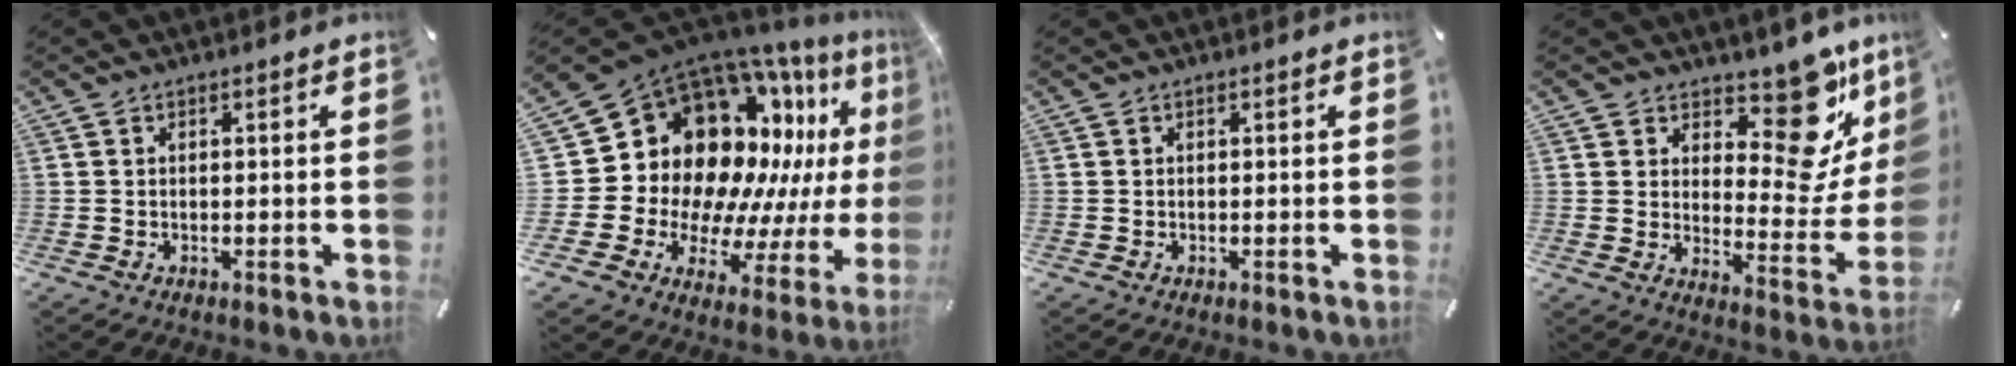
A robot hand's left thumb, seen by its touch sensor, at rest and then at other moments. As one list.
[{"total": 19.8, "force": [7.7, 14.7, 10.8], "torque": [-0.167, -0.121, 0.176]}, {"total": 0.0}, {"total": 16.2, "force": [10.9, 7.9, 8.9], "torque": [-0.099, -0.103, 0.182]}]